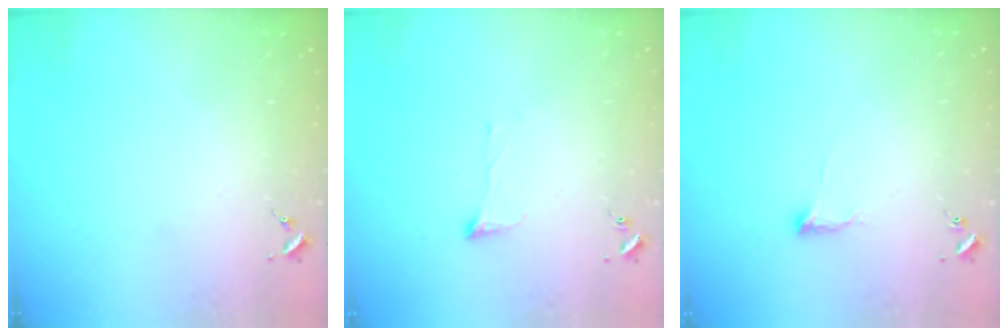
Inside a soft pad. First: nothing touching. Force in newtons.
{"total": 3.8, "press": 3.7, "slide": 0.6}
{"total": 5.9, "press": 5.9, "slide": 1.0}